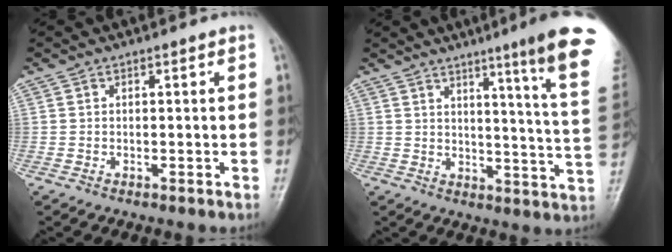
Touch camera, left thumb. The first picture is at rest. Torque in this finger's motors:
{"motor_torque": [1.41, 0.19, 1.40, -1.37, 0.10]}